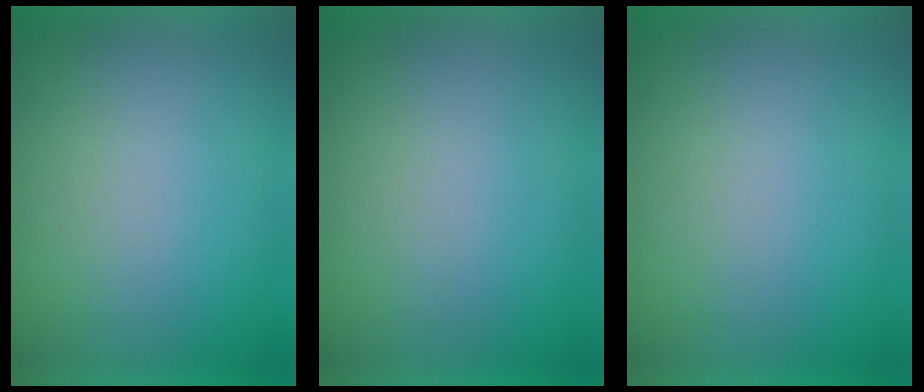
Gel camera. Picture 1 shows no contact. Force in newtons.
{"total": 0.0}
{"total": 0.0}